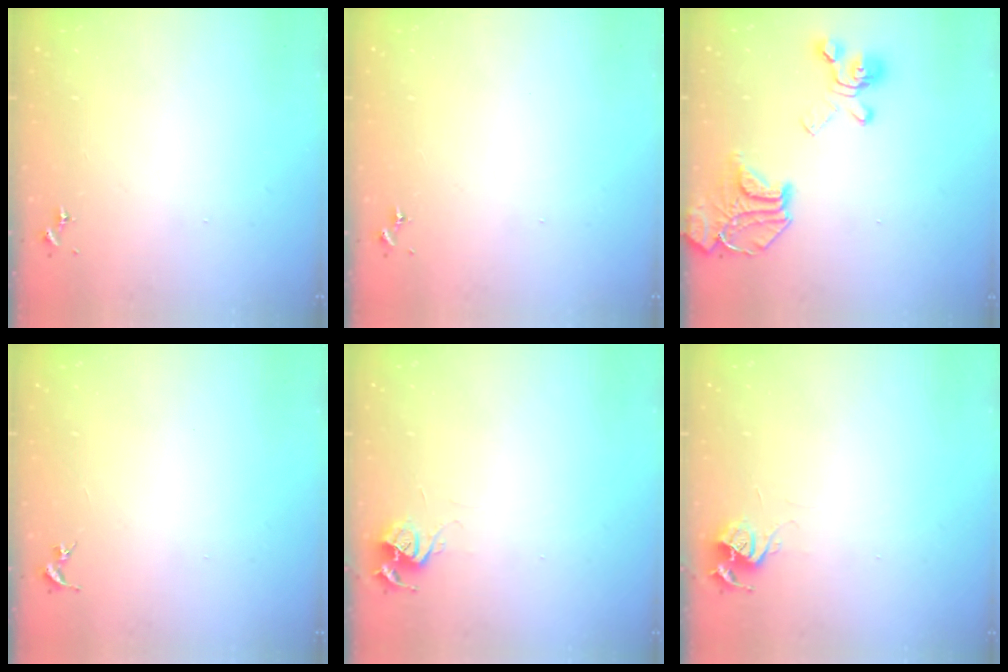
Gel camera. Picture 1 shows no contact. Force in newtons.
{"total": 0.0}
{"total": 19.9, "press": 19.8, "slide": 2.0}
{"total": 0.0}
{"total": 6.0, "press": 6.0, "slide": 0.6}
{"total": 6.0, "press": 6.0, "slide": 0.6}